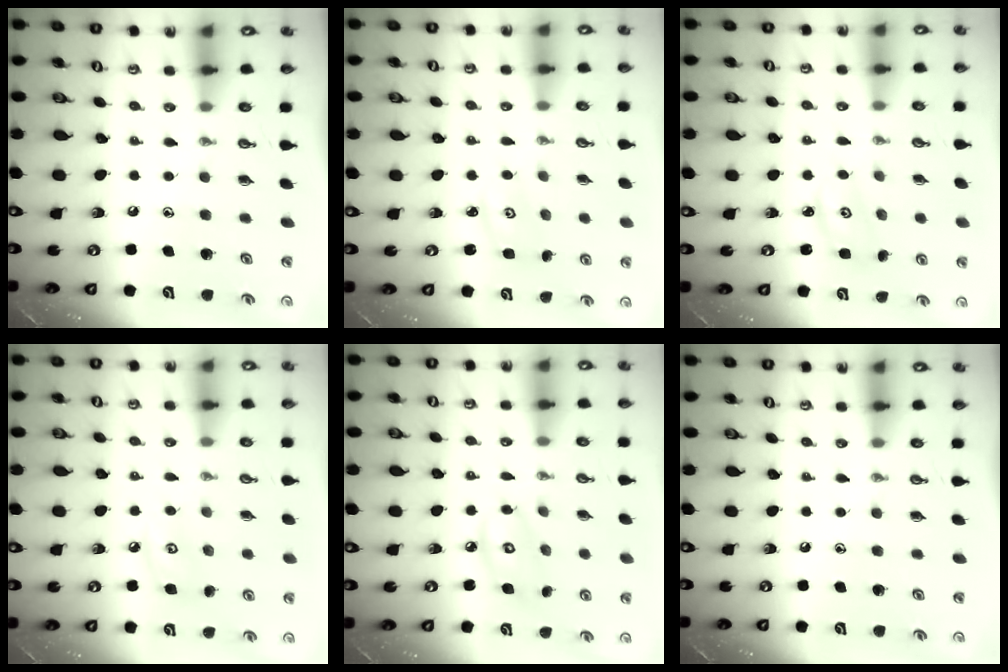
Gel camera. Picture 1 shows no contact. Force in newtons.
{"total": 3.0, "press": 3.0, "slide": 0.4}
{"total": 2.2, "press": 2.2, "slide": 0.2}
{"total": 7.6, "press": 7.5, "slide": 0.9}
{"total": 6.9, "press": 6.9, "slide": 0.4}
{"total": 0.0}